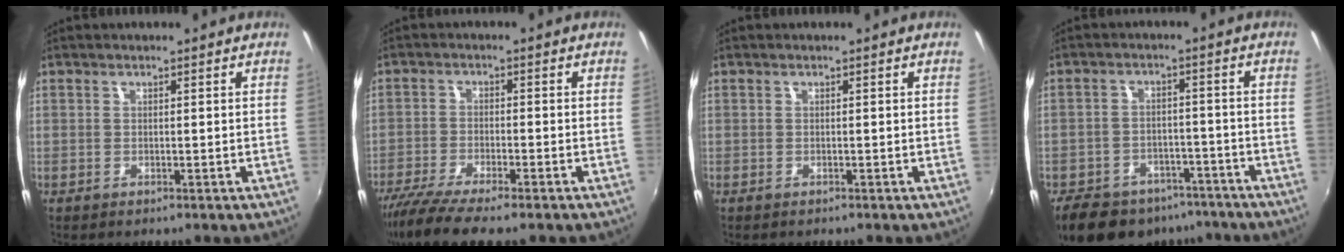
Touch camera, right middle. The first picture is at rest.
{"total": 8.7, "force": [-7.1, 0.9, 4.9], "torque": [-0.119, -0.032, -0.129]}
{"total": 0.0}
{"total": 17.5, "force": [-12.9, 9.4, 7.2], "torque": [-0.169, 0.002, -0.173]}